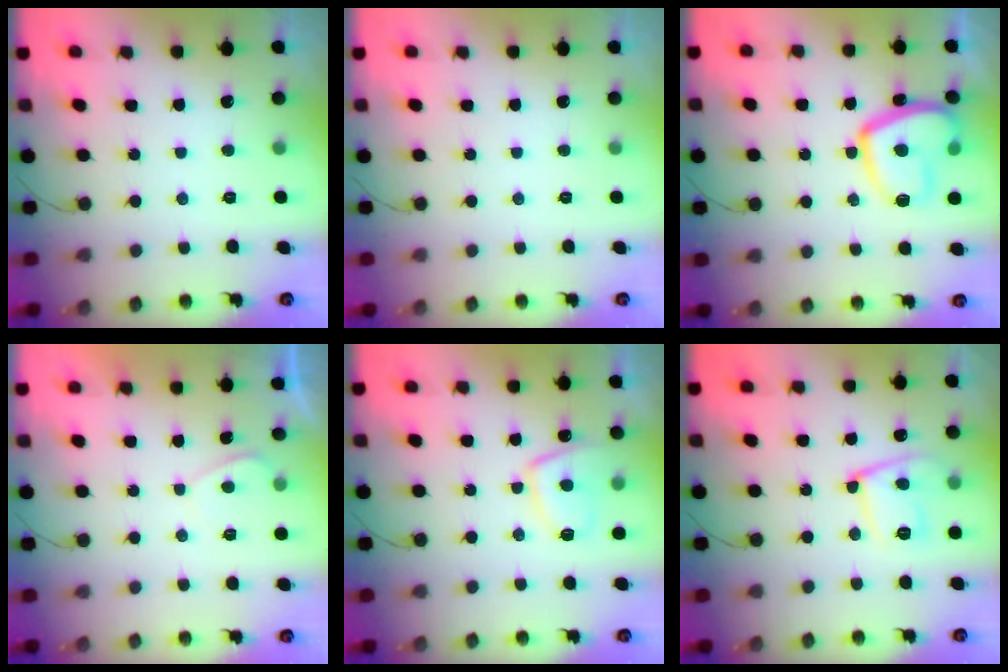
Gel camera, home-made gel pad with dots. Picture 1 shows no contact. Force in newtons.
{"total": 0.0}
{"total": 15.7, "press": 15.6, "slide": 1.5}
{"total": 0.6, "press": 0.4, "slide": 0.5}
{"total": 9.3, "press": 9.2, "slide": 1.2}
{"total": 13.0, "press": 12.9, "slide": 1.0}